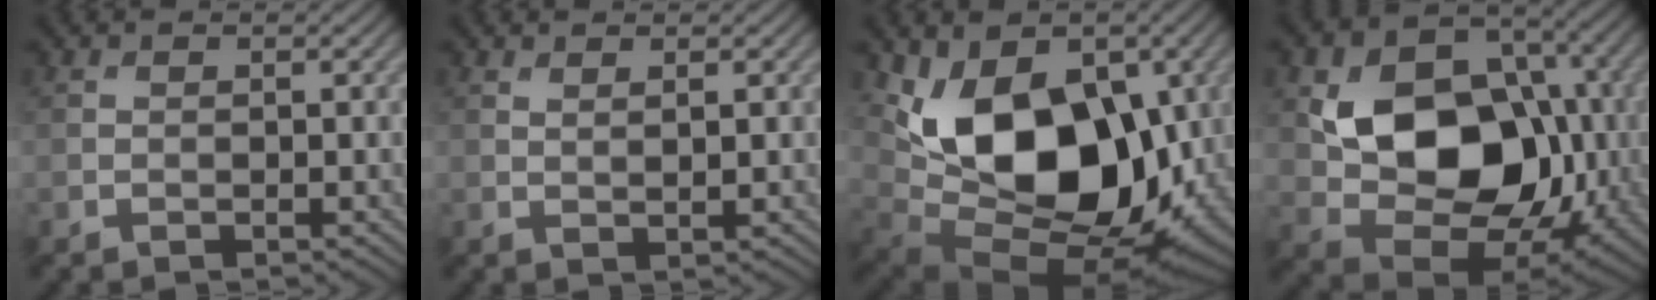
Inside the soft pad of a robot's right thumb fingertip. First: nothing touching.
{"total": 1.1, "force": [0.8, 0.1, 0.7], "torque": [-0.016, 0.000, 0.016]}
{"total": 15.4, "force": [2.2, 9.9, 11.6], "torque": [-0.181, -0.024, 0.045]}
{"total": 14.5, "force": [0.8, 10.9, 9.6], "torque": [-0.144, -0.009, 0.015]}